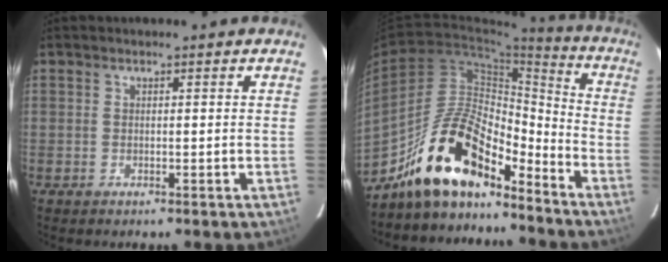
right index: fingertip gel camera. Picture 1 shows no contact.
{"total": 17.1, "force": [-13.5, 6.0, 8.7], "torque": [-0.162, 0.023, -0.241]}